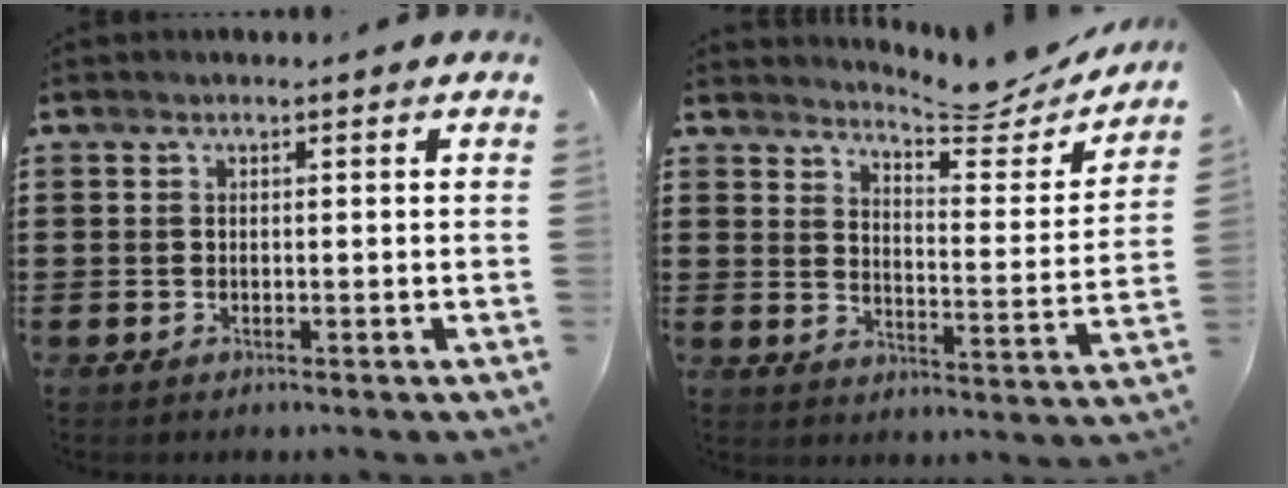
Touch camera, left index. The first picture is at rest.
{"total": 5.4, "force": [5.1, 0.5, 1.5], "torque": [-0.041, -0.043, 0.082]}